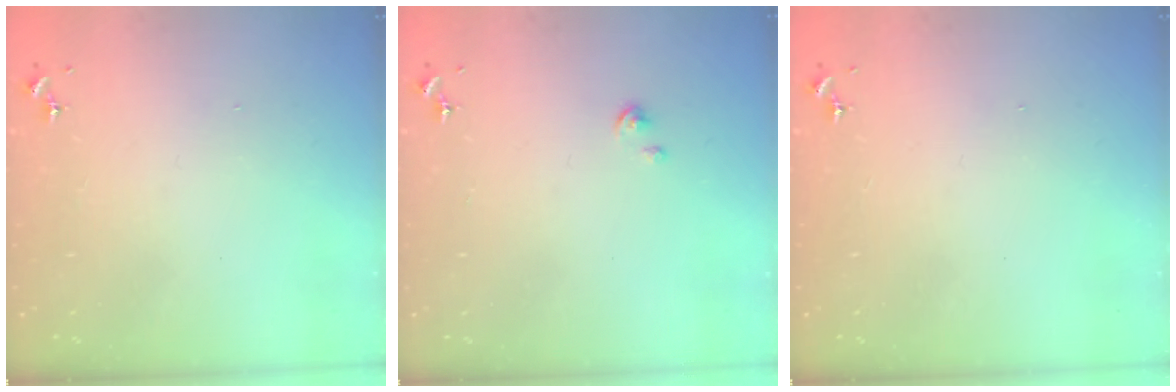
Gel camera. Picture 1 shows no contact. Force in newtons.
{"total": 0.8, "press": 0.8, "slide": 0.2}
{"total": 0.0}